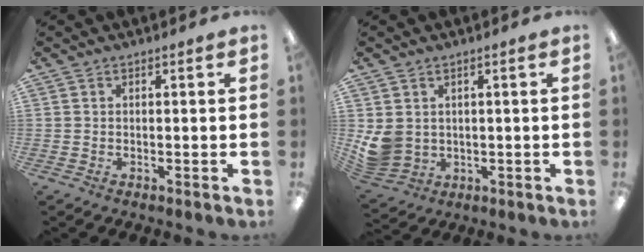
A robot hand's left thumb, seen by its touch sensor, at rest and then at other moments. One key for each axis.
{"total": 5.7, "fx": 1.2, "fy": 5.1, "fz": 2.4, "tx": -0.063, "ty": -0.004, "tz": 0.024}